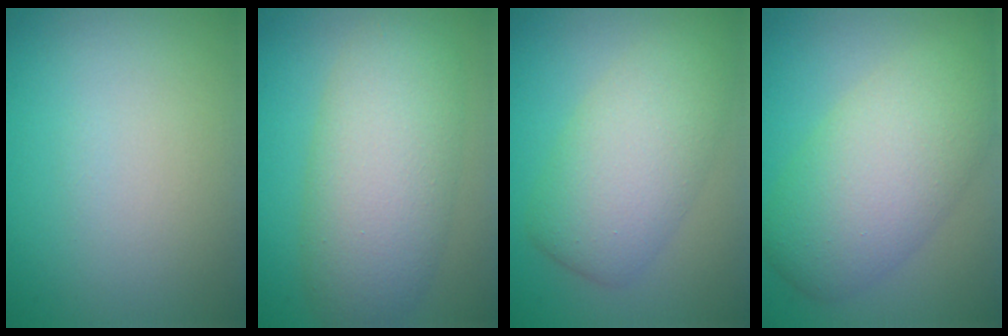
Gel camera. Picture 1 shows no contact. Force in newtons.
{"total": 7.3, "press": 7.3, "slide": 0.5}
{"total": 6.0, "press": 6.0, "slide": 0.3}
{"total": 7.9, "press": 7.8, "slide": 0.5}